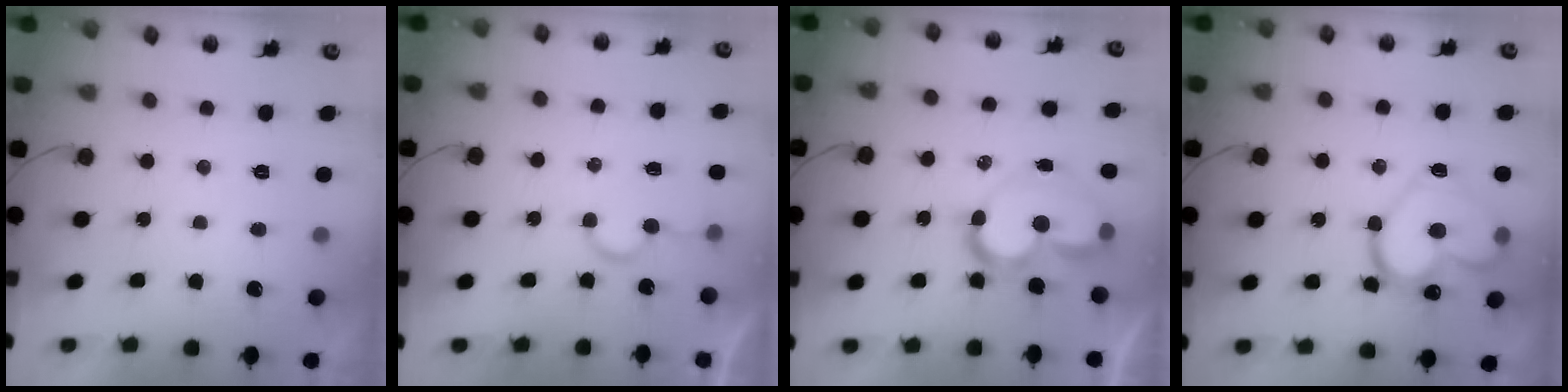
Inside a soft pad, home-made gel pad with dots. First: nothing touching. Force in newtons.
{"total": 5.0, "press": 5.0, "slide": 0.5}
{"total": 10.9, "press": 10.9, "slide": 1.0}
{"total": 18.5, "press": 18.5, "slide": 1.2}